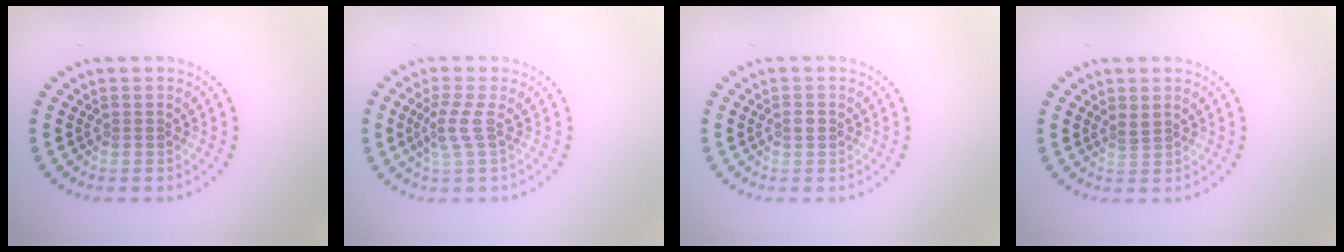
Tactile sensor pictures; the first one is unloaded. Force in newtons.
{"total": 2.0, "press": 1.5, "slide": 1.4}
{"total": 0.7, "press": 0.7, "slide": 0.3}
{"total": 1.1, "press": 0.8, "slide": 0.6}